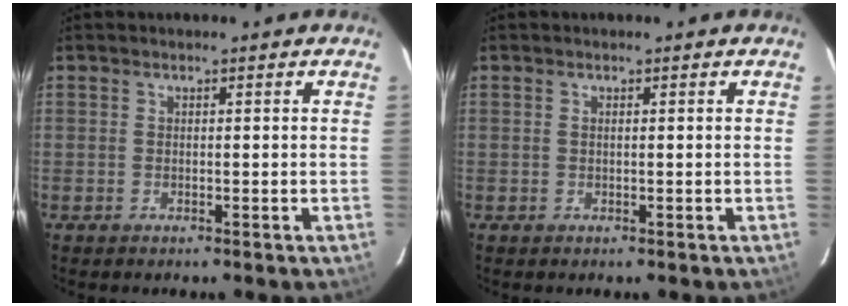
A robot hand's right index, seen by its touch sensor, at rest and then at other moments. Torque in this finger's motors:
{"motor_torque": [-0.09, -0.01, -0.03, 0.00]}